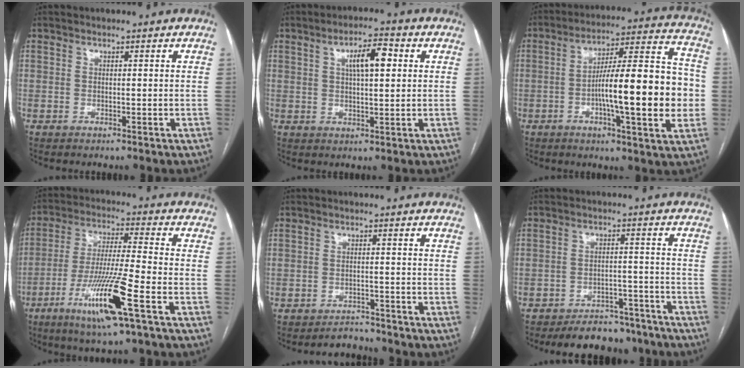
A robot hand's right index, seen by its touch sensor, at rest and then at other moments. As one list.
[{"total": 6.6, "force": [2.0, 1.8, 6.0], "torque": [-0.101, 0.013, 0.033]}, {"total": 19.1, "force": [-2.8, 2.9, 18.7], "torque": [-0.279, 0.020, -0.043]}, {"total": 13.6, "force": [-6.2, -0.1, 12.1], "torque": [-0.243, -0.023, -0.113]}, {"total": 2.7, "force": [-2.6, 0.8, -0.4], "torque": [0.009, -0.003, -0.038]}, {"total": 10.4, "force": [-9.3, 4.2, 2.2], "torque": [-0.007, 0.013, -0.123]}]